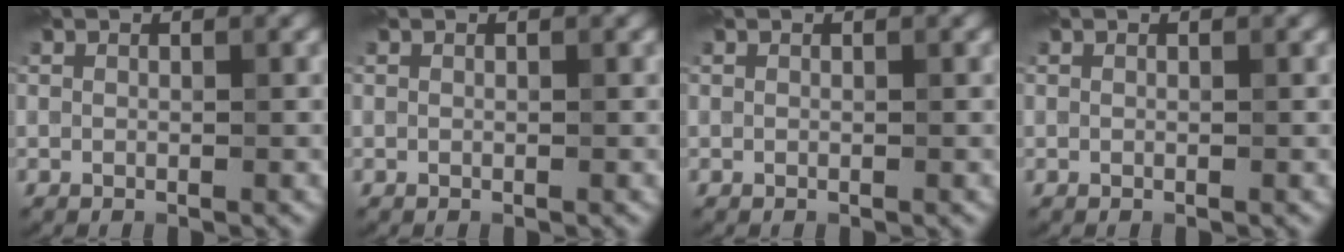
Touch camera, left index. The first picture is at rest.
{"total": 0.0}
{"total": 0.0}
{"total": 0.0}